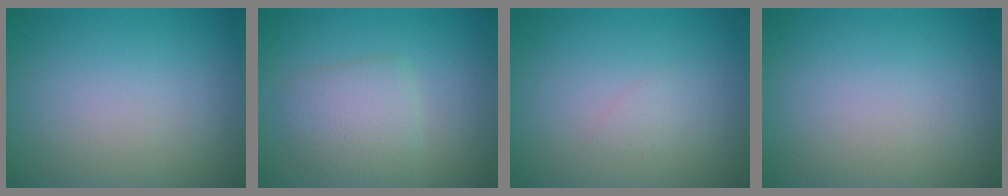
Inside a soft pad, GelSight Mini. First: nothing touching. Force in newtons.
{"total": 2.9, "press": 2.9, "slide": 0.2}
{"total": 0.7, "press": 0.7, "slide": 0.1}
{"total": 0.0}